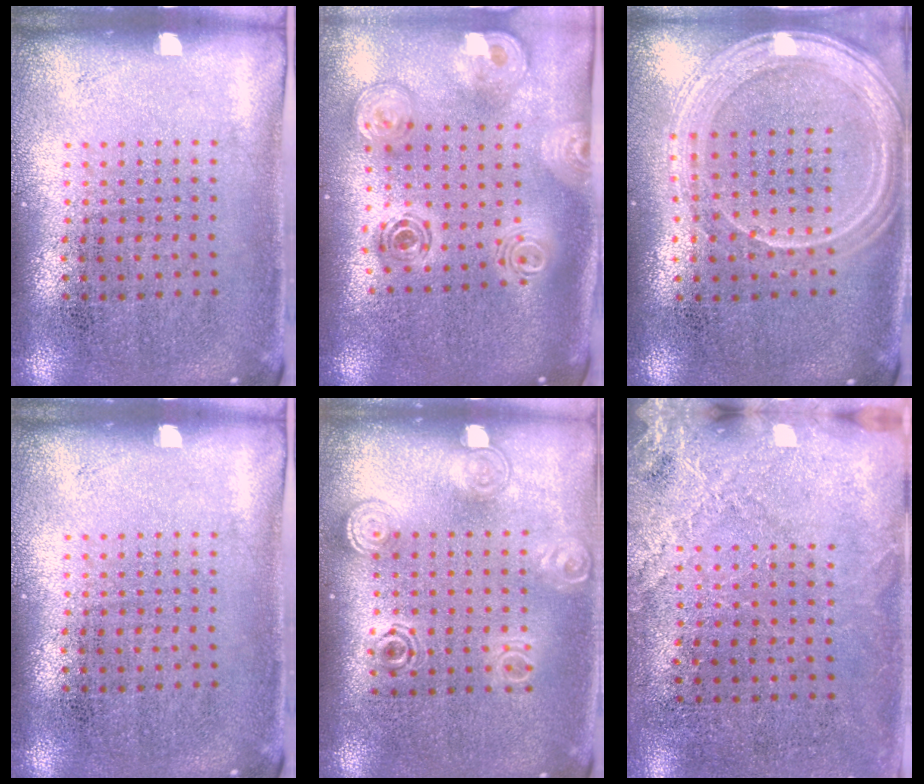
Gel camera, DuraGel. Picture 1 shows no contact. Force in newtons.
{"total": 1.9, "press": 1.6, "slide": 1.0}
{"total": 1.4, "press": 1.4, "slide": 0.2}
{"total": 0.0}
{"total": 1.5, "press": 1.2, "slide": 0.9}
{"total": 2.6, "press": 2.3, "slide": 1.1}